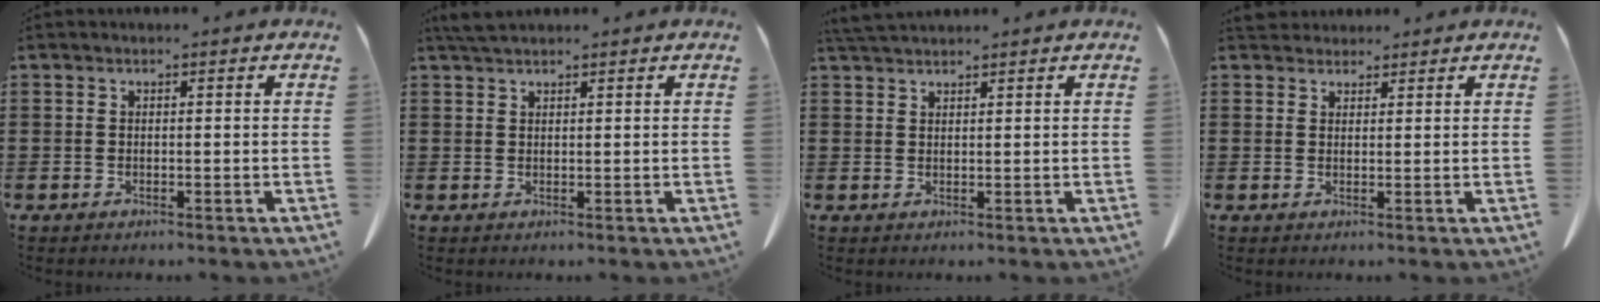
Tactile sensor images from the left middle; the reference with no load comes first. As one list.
[{"total": 2.1, "force": [1.7, 0.4, 1.1], "torque": [-0.026, 0.003, 0.033]}, {"total": 2.5, "force": [2.4, 0.3, 0.8], "torque": [-0.021, -0.001, 0.046]}, {"total": 2.4, "force": [2.2, 0.9, 0.2], "torque": [-0.002, -0.002, 0.041]}]